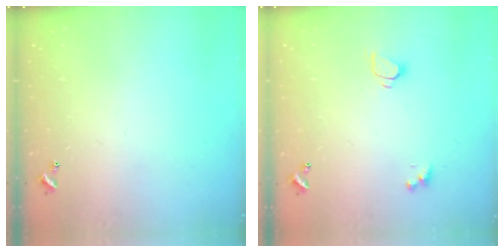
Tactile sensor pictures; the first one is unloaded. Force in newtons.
{"total": 1.6, "press": 1.5, "slide": 0.4}